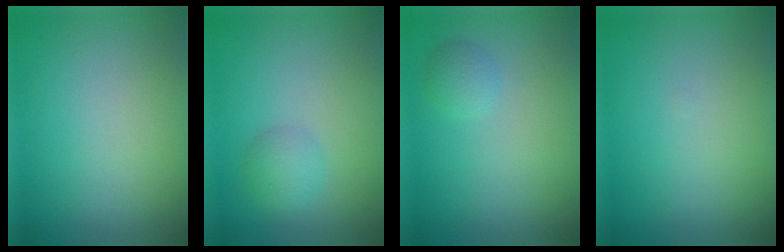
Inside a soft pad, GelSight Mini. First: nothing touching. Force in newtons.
{"total": 2.0, "press": 2.0, "slide": 0.1}
{"total": 1.3, "press": 1.3, "slide": 0.1}
{"total": 0.0}